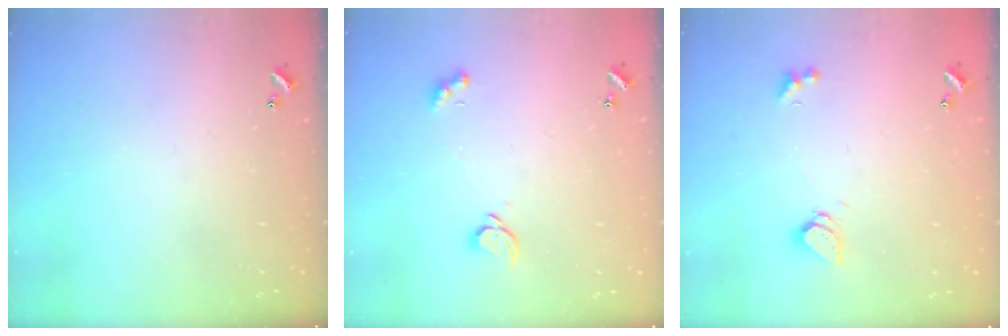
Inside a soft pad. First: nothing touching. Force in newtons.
{"total": 1.8, "press": 1.7, "slide": 0.5}
{"total": 2.2, "press": 2.2, "slide": 0.5}